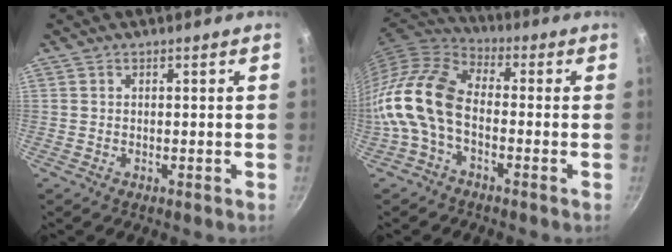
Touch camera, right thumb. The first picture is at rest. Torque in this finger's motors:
{"motor_torque": [1.58, 2.85, 1.33, -1.29, 0.56]}